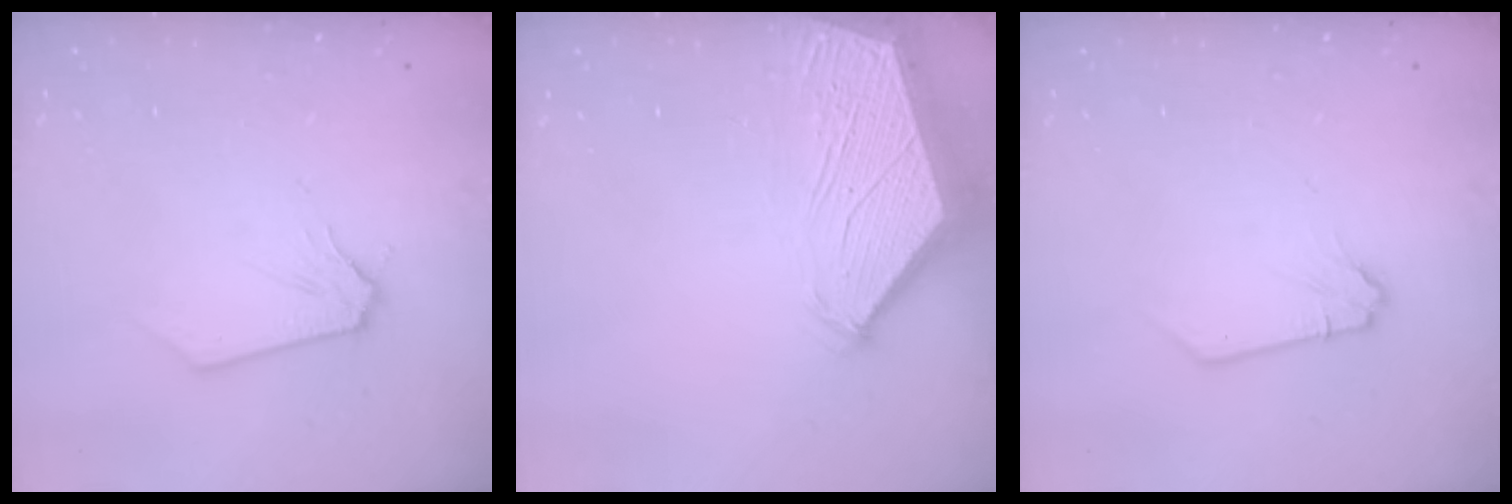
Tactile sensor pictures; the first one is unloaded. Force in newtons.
{"total": 5.9, "press": 5.9, "slide": 0.8}
{"total": 0.0}